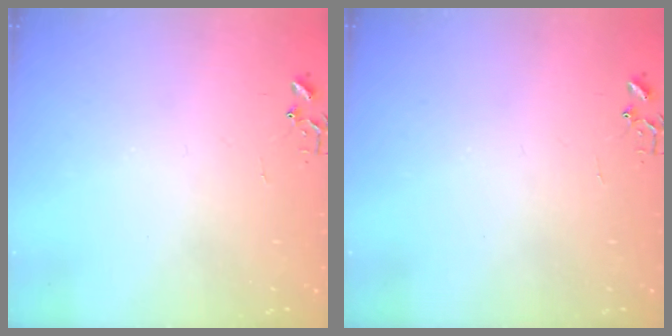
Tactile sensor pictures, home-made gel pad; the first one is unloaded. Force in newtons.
{"total": 0.0}